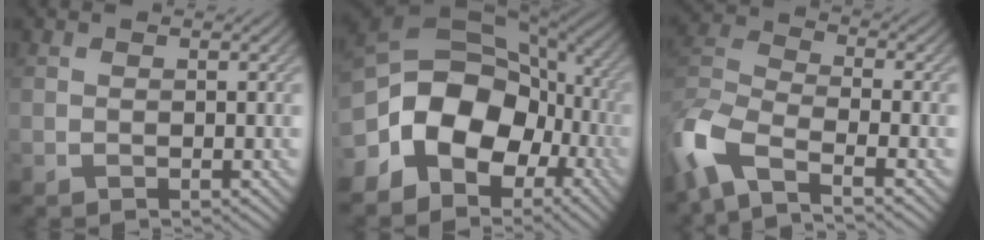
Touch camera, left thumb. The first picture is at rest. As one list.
[{"total": 13.6, "force": [-4.1, 9.8, 8.5], "torque": [-0.183, -0.012, -0.080]}, {"total": 9.6, "force": [-6.1, 3.5, 6.6], "torque": [-0.156, -0.015, -0.138]}]